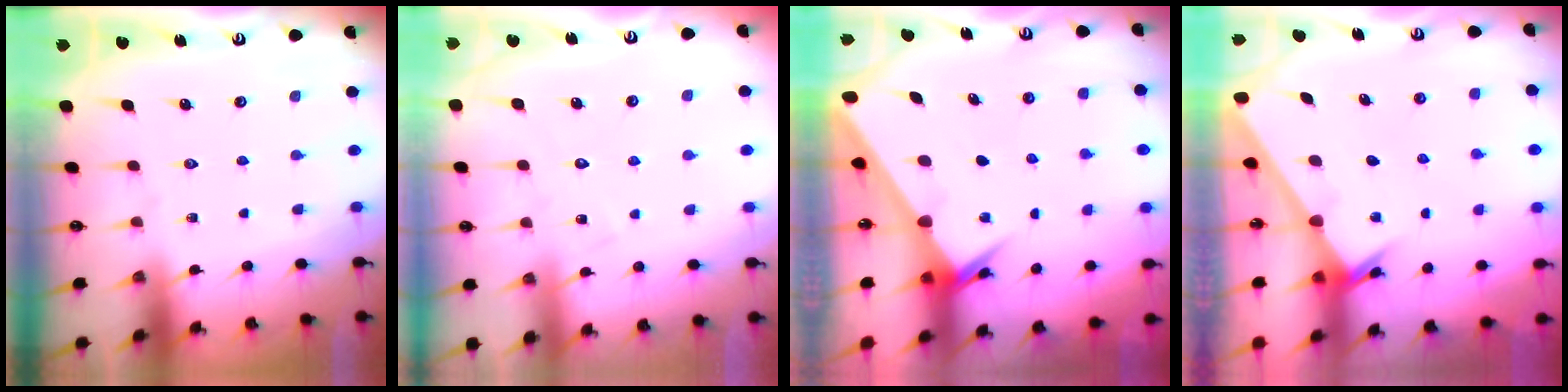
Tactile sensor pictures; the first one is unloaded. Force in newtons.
{"total": 5.5, "press": 5.5, "slide": 0.1}
{"total": 2.5, "press": 2.5, "slide": 0.2}
{"total": 2.4, "press": 2.4, "slide": 0.2}